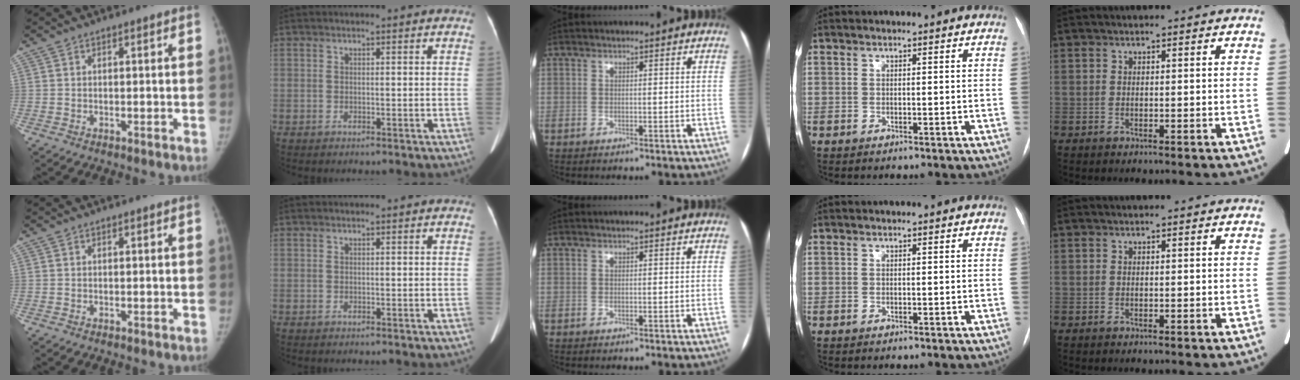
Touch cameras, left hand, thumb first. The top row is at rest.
{}